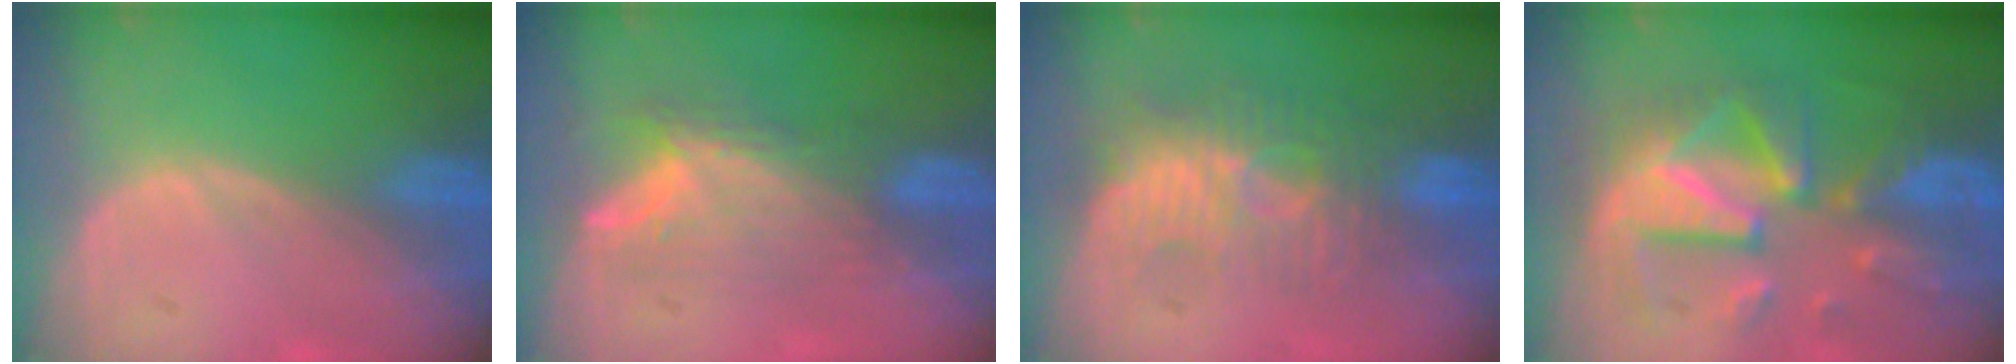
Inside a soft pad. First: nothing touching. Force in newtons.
{"total": 8.2, "press": 6.8, "slide": 4.7}
{"total": 9.3, "press": 8.5, "slide": 3.8}
{"total": 11.8, "press": 11.7, "slide": 1.2}